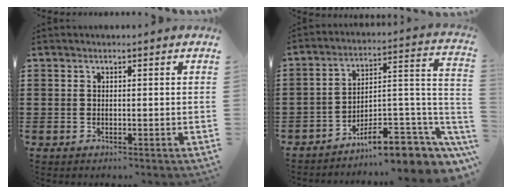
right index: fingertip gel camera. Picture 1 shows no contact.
{"total": 9.6, "force": [-7.6, 2.6, 5.3], "torque": [-0.066, 0.018, -0.143]}